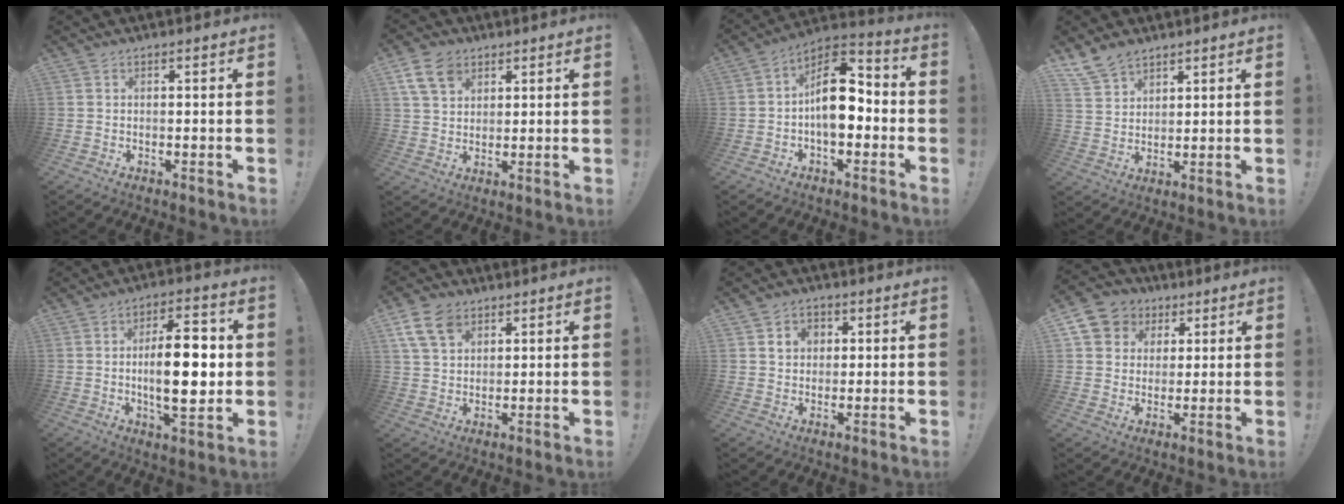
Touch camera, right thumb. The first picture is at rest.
{"total": 9.2, "force": [5.0, 6.2, 4.6], "torque": [-0.084, -0.011, 0.100]}
{"total": 14.0, "force": [-1.0, 8.2, 11.3], "torque": [-0.182, 0.015, -0.016]}
{"total": 7.9, "force": [6.2, 4.2, 2.3], "torque": [-0.046, -0.035, 0.124]}
{"total": 16.0, "force": [-0.2, 6.5, 14.6], "torque": [-0.243, 0.001, -0.015]}
{"total": 10.2, "force": [5.5, 6.8, 5.2], "torque": [-0.103, -0.017, 0.108]}
{"total": 5.5, "force": [1.9, 4.7, 2.2], "torque": [-0.026, -0.003, 0.031]}
{"total": 9.7, "force": [3.6, 8.5, 3.0], "torque": [-0.044, -0.016, 0.075]}